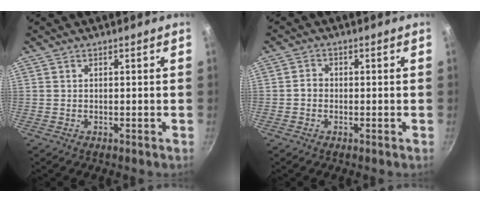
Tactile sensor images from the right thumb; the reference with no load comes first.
{"total": 1.9, "force": [-0.4, 1.6, 0.9], "torque": [-0.010, 0.011, -0.009]}